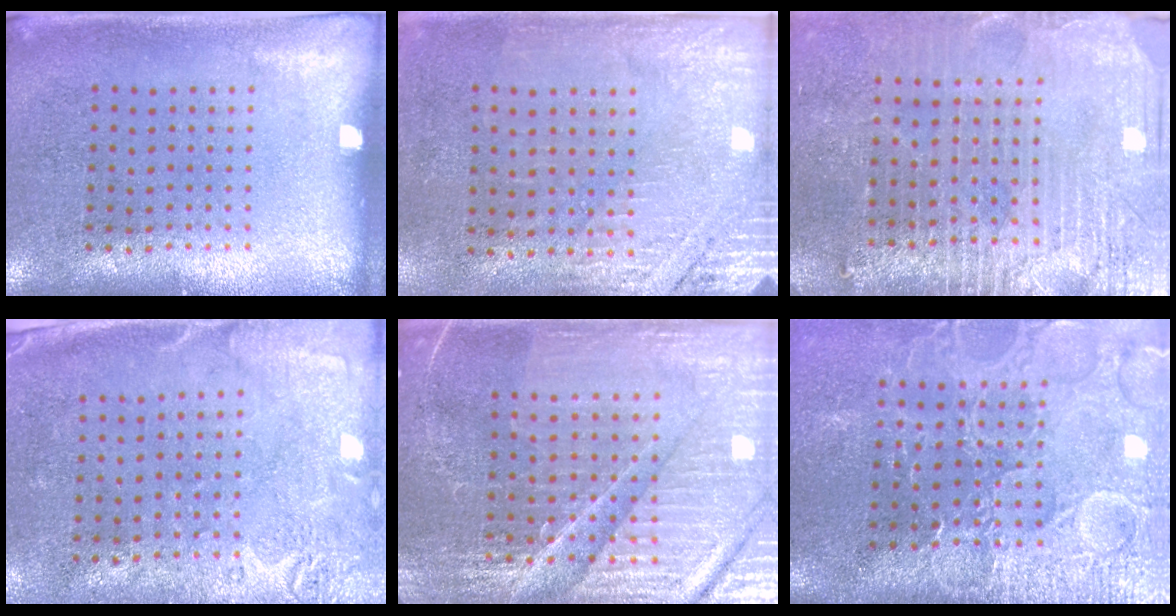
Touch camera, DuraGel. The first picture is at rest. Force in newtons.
{"total": 2.7, "press": 2.4, "slide": 1.2}
{"total": 3.8, "press": 3.5, "slide": 1.5}
{"total": 2.7, "press": 2.2, "slide": 1.6}
{"total": 5.5, "press": 5.1, "slide": 2.1}
{"total": 4.3, "press": 3.8, "slide": 2.0}